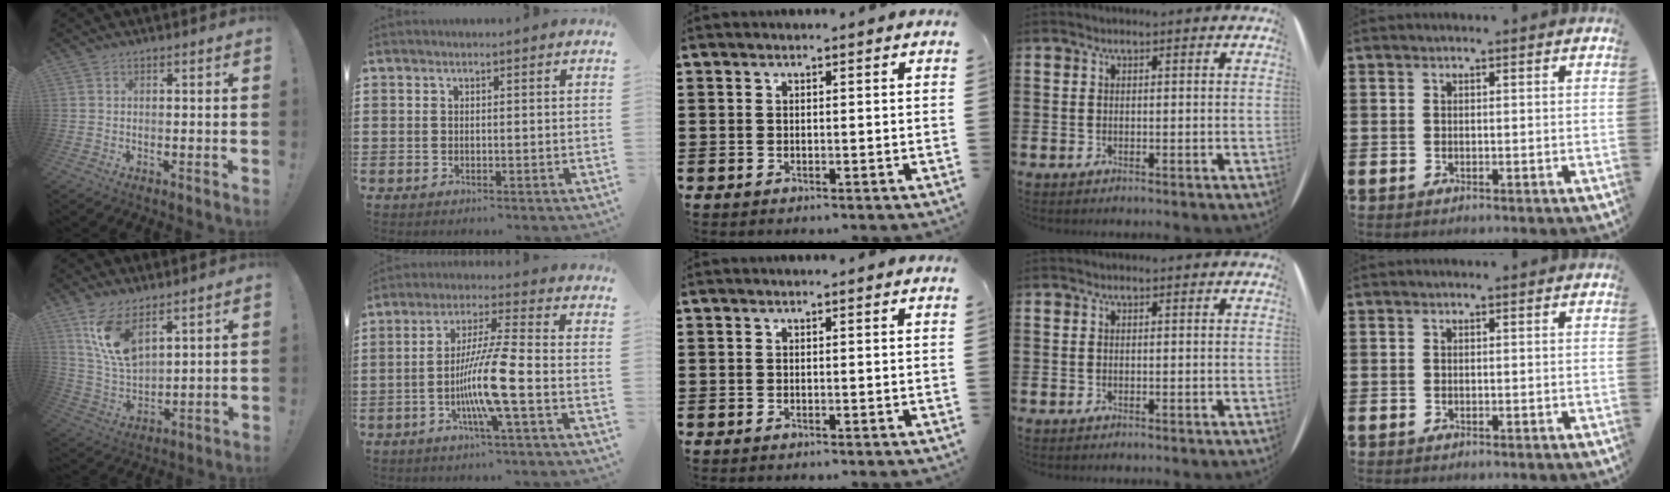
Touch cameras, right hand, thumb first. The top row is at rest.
{"thumb": {"total": 12.5, "force": [8.1, 5.6, 7.7], "torque": [-0.157, -0.048, 0.151]}, "index": {"total": 10.0, "force": [-3.4, -0.3, 9.4], "torque": [-0.187, -0.014, -0.070]}}